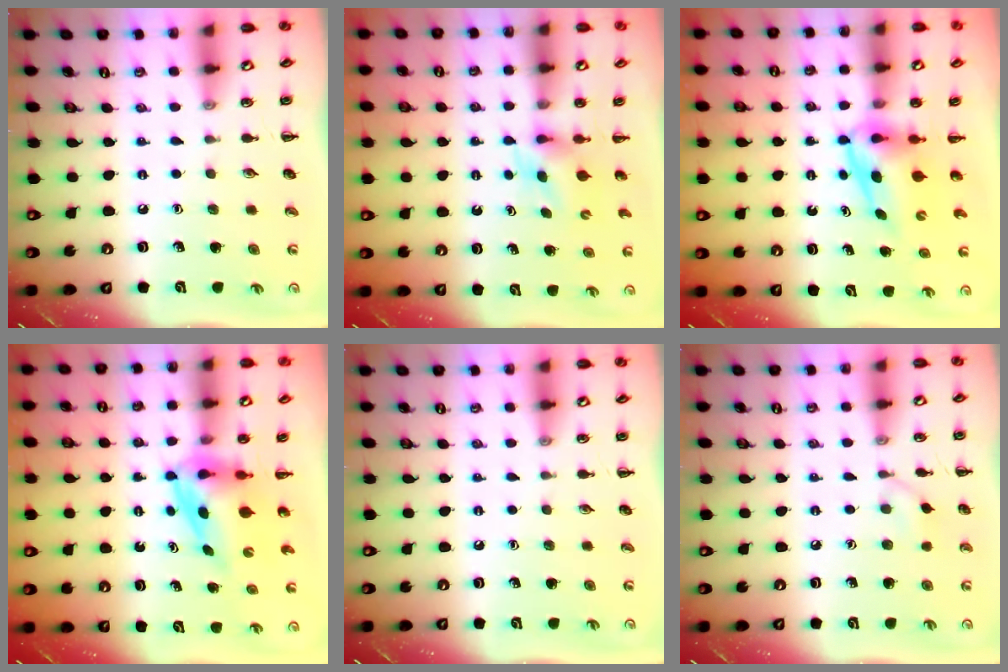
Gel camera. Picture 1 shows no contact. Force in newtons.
{"total": 3.5, "press": 3.3, "slide": 1.2}
{"total": 6.4, "press": 6.3, "slide": 1.2}
{"total": 4.0, "press": 3.9, "slide": 0.7}
{"total": 0.0}
{"total": 5.6, "press": 5.4, "slide": 1.6}